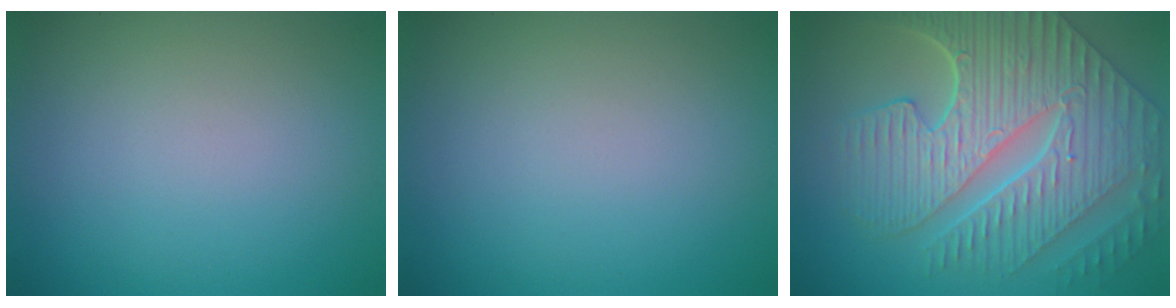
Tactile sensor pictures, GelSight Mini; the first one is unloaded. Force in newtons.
{"total": 0.0}
{"total": 10.1, "press": 7.1, "slide": 7.1}